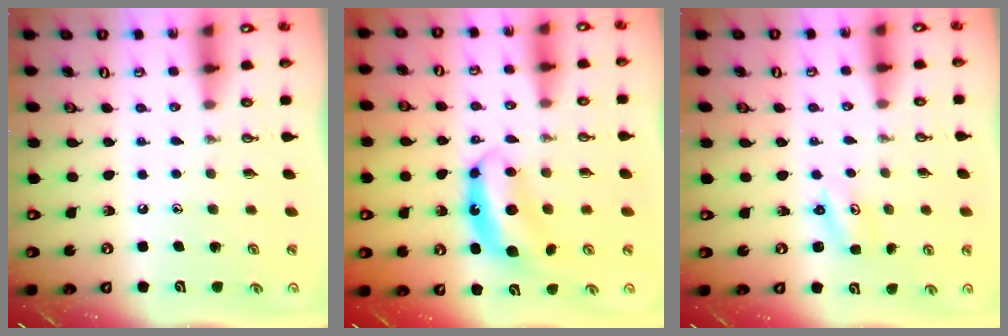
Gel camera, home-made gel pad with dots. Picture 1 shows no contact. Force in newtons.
{"total": 7.8, "press": 7.8, "slide": 0.5}
{"total": 1.9, "press": 1.9, "slide": 0.3}